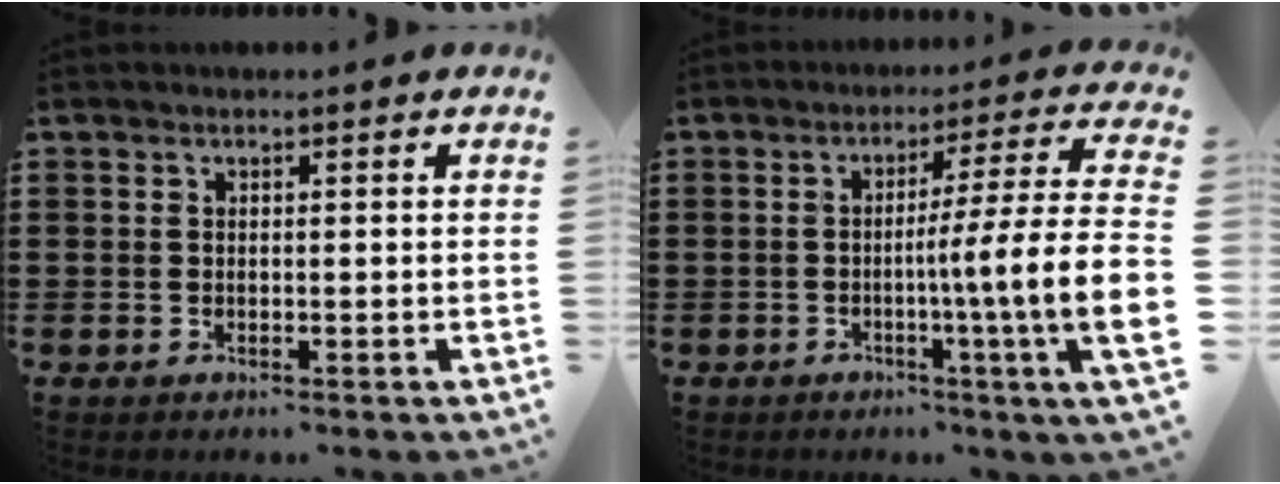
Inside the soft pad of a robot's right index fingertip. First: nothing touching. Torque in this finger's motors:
{"motor_torque": [2.00, -0.14, 0.46, 0.21]}